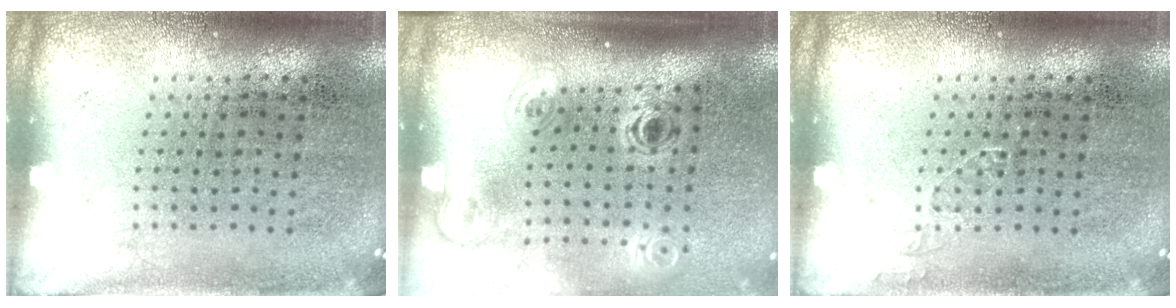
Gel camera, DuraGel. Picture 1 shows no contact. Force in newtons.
{"total": 2.0, "press": 1.3, "slide": 1.5}
{"total": 0.6, "press": 0.6, "slide": 0.0}